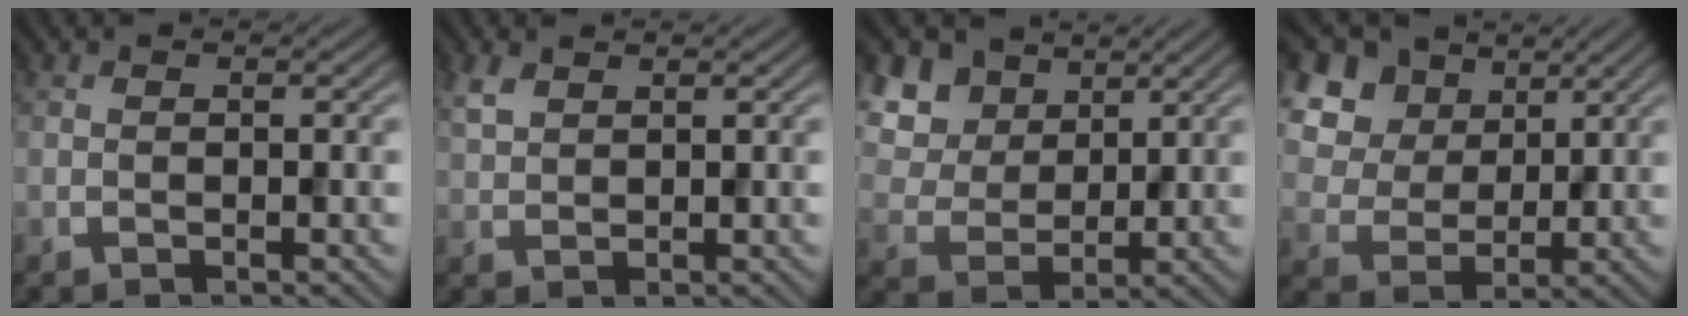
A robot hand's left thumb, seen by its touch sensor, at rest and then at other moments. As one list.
[{"total": 2.2, "force": [1.4, 1.1, 1.2], "torque": [-0.035, 0.004, 0.033]}, {"total": 9.1, "force": [4.7, 6.5, 4.2], "torque": [-0.156, 0.004, 0.103]}, {"total": 11.9, "force": [5.8, 8.8, 5.5], "torque": [-0.170, 0.023, 0.127]}]